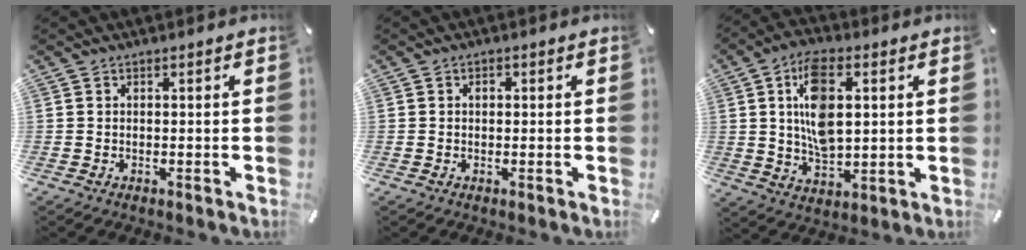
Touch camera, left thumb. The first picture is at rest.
{"total": 1.1, "force": [0.1, 0.8, 0.7], "torque": [-0.008, 0.002, -0.001]}
{"total": 12.8, "force": [2.9, 7.2, 10.1], "torque": [-0.184, -0.001, 0.048]}